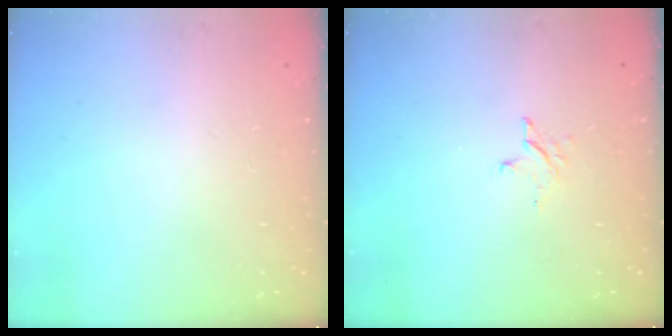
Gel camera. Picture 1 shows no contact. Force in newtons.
{"total": 2.6, "press": 2.6, "slide": 0.3}